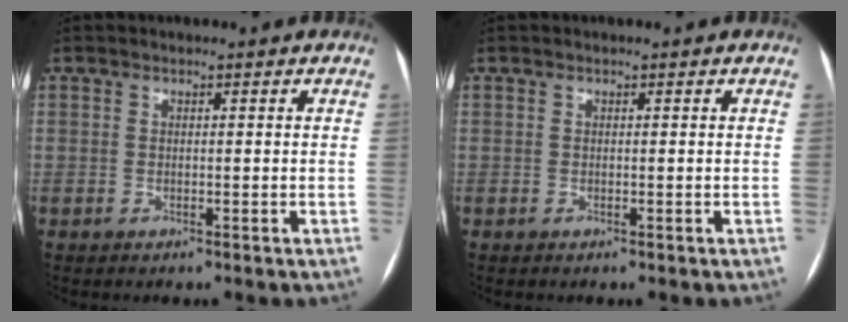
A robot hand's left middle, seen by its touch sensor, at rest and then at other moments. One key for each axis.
{"total": 0.0}